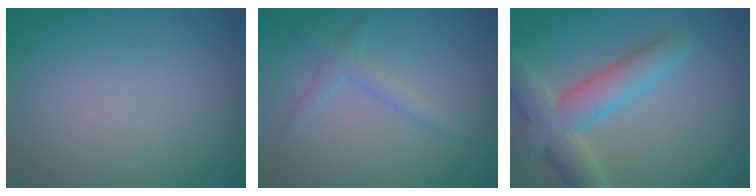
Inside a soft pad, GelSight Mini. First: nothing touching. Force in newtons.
{"total": 1.7, "press": 1.7, "slide": 0.1}
{"total": 5.6, "press": 5.6, "slide": 0.6}